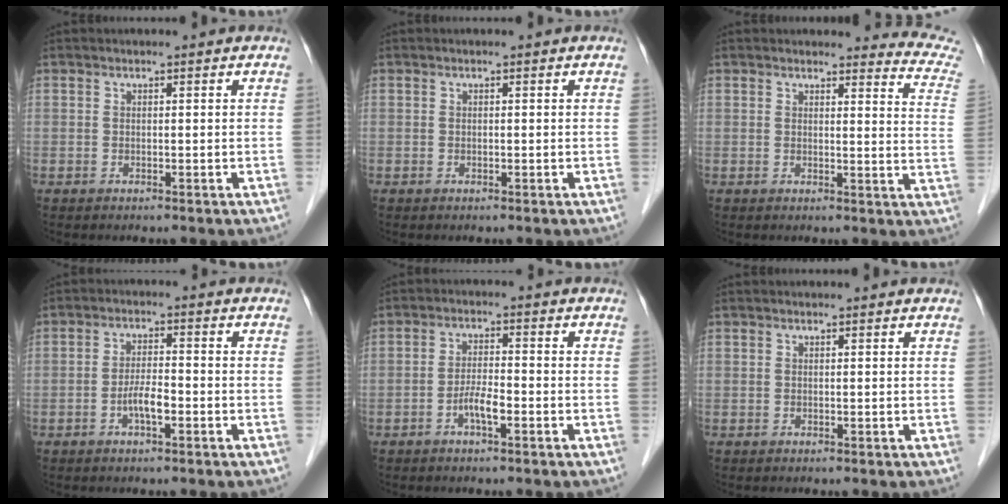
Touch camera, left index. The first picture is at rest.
{"total": 0.0}
{"total": 9.6, "force": [9.6, 0.0, 0.2], "torque": [0.016, -0.097, 0.071]}
{"total": 3.5, "force": [-1.5, 0.8, 3.1], "torque": [-0.060, 0.003, -0.029]}
{"total": 3.4, "force": [-1.7, 0.6, 2.9], "torque": [-0.055, 0.002, -0.033]}
{"total": 0.8, "force": [0.8, 0.1, 0.2], "torque": [-0.009, 0.006, 0.008]}